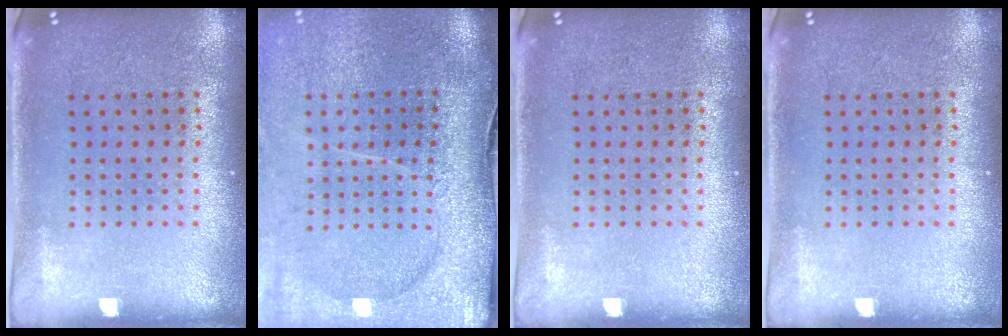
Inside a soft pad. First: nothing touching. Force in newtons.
{"total": 4.6, "press": 3.6, "slide": 2.8}
{"total": 0.0}
{"total": 0.0}